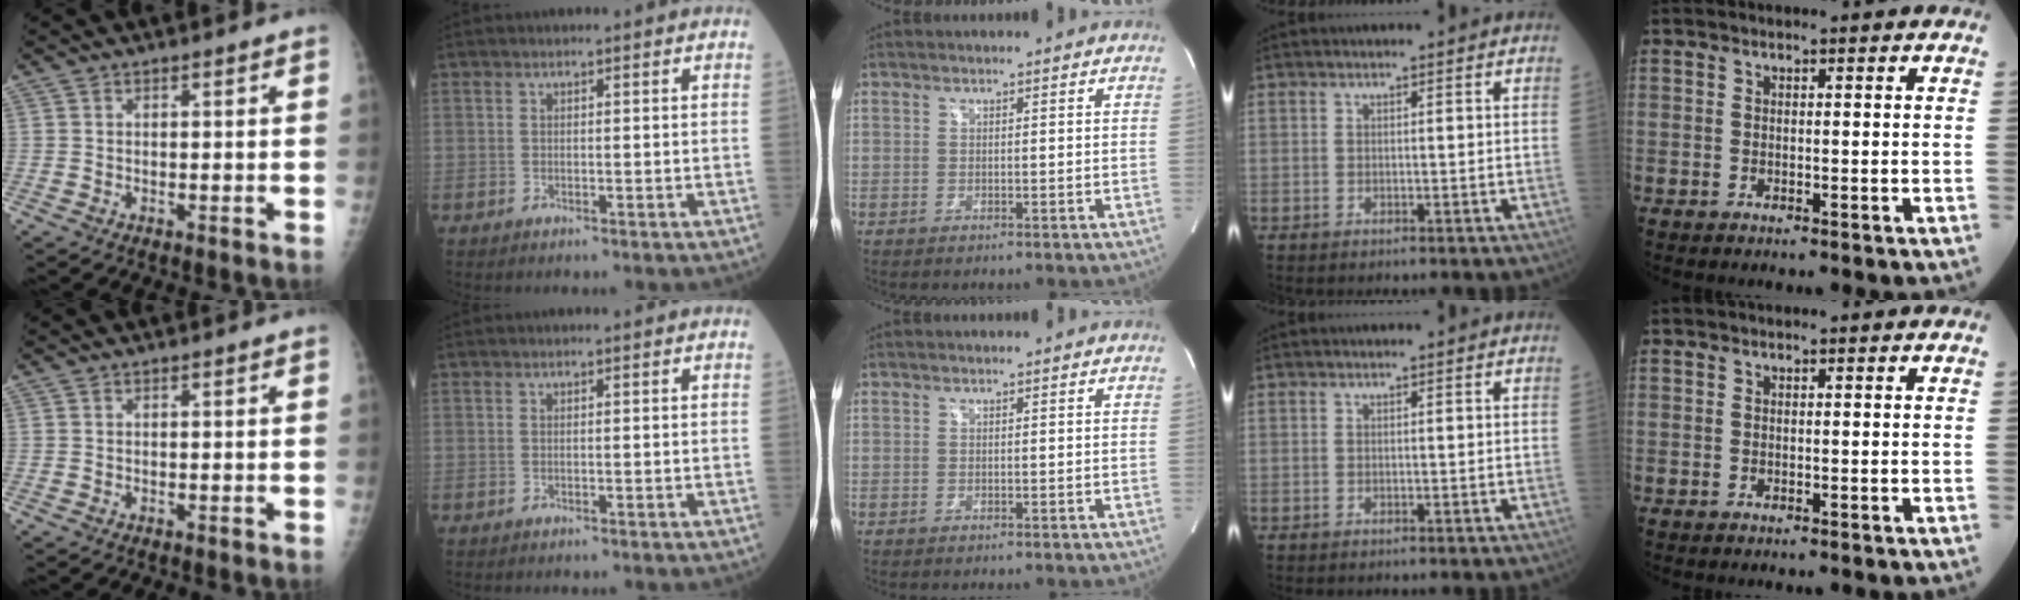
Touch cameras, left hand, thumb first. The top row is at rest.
{}